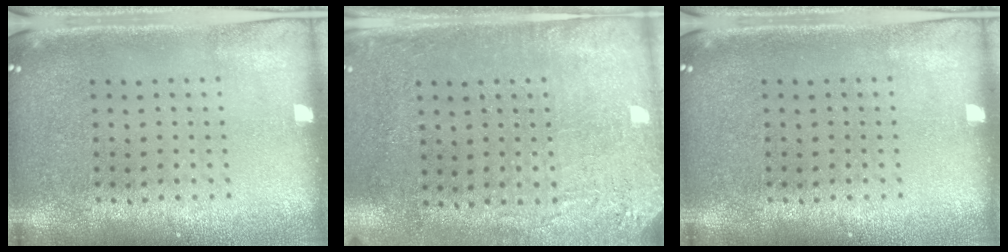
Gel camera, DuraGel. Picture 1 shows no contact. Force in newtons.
{"total": 2.8, "press": 2.4, "slide": 1.6}
{"total": 0.0}